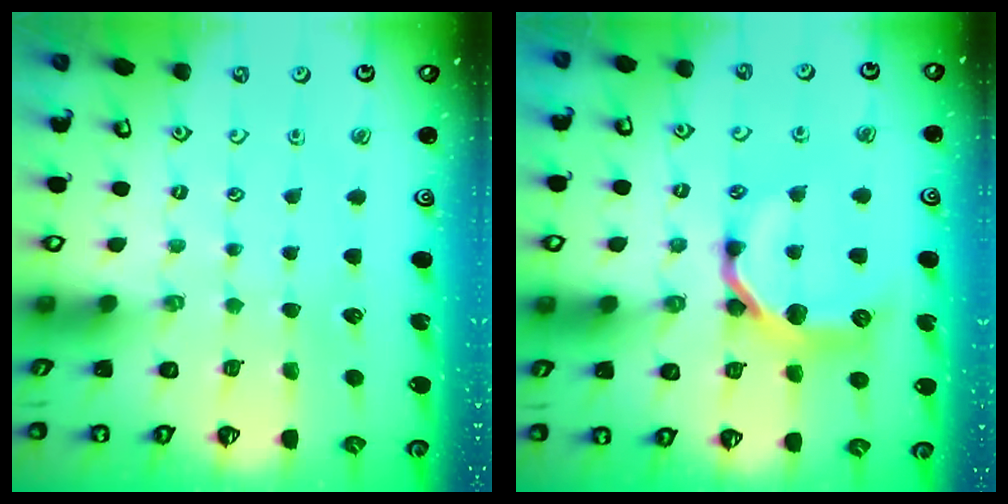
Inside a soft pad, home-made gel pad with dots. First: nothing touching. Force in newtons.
{"total": 11.9, "press": 11.9, "slide": 0.6}